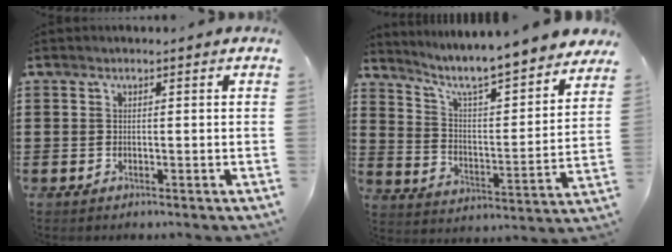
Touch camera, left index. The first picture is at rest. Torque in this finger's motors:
{"motor_torque": [2.14, 0.00, 0.49, 0.17]}